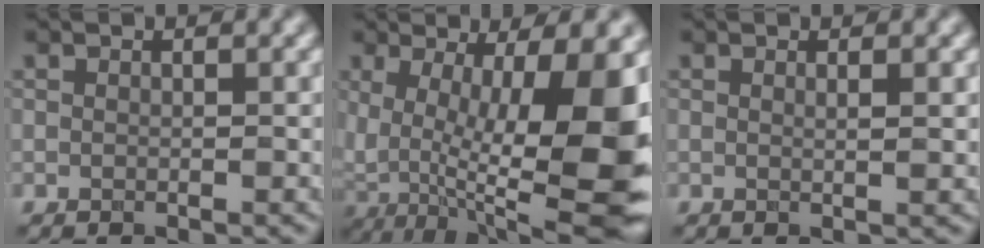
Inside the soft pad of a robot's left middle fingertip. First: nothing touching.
{"total": 16.5, "force": [-1.4, 5.6, 15.4], "torque": [-0.242, -0.021, 0.006]}
{"total": 1.4, "force": [0.4, 0.4, 1.3], "torque": [-0.013, 0.002, 0.001]}